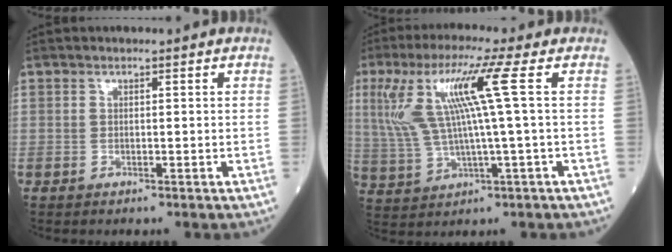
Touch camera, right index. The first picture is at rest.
{"total": 11.7, "force": [3.0, -0.2, 11.3], "torque": [-0.251, 0.019, 0.060]}